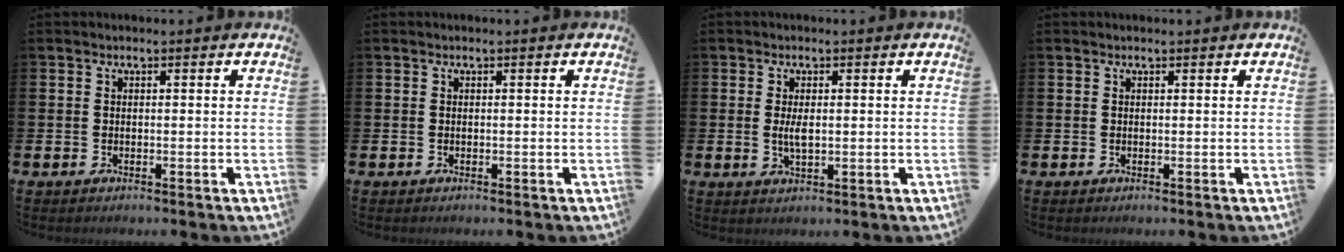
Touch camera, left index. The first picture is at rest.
{"total": 0.0}
{"total": 2.6, "force": [0.2, 1.0, 2.4], "torque": [-0.037, -0.002, 0.001]}
{"total": 0.0}